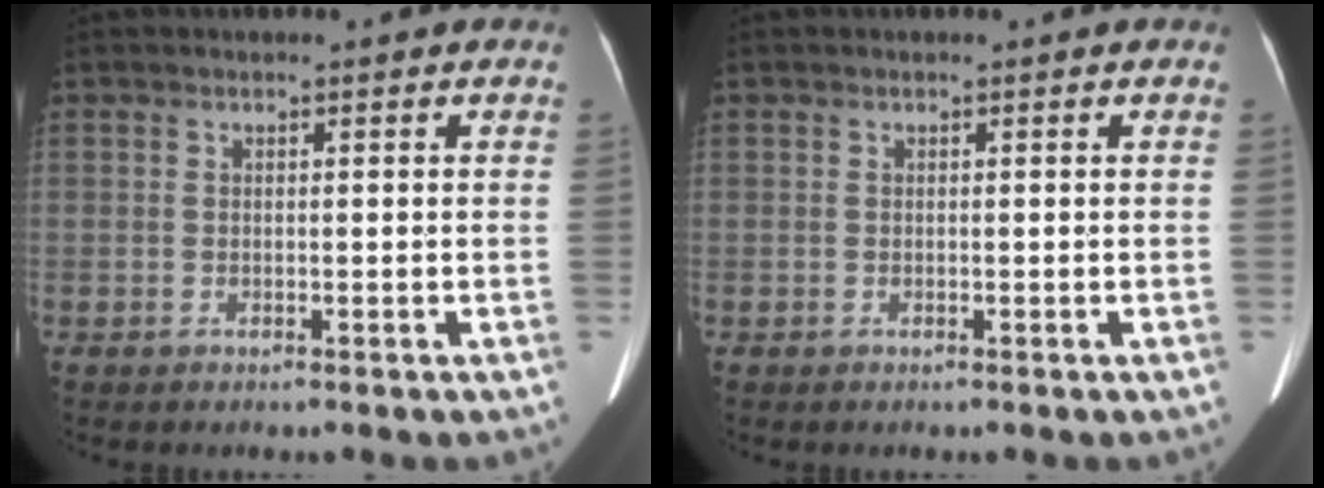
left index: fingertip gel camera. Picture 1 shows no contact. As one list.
[{"total": 0.0}]